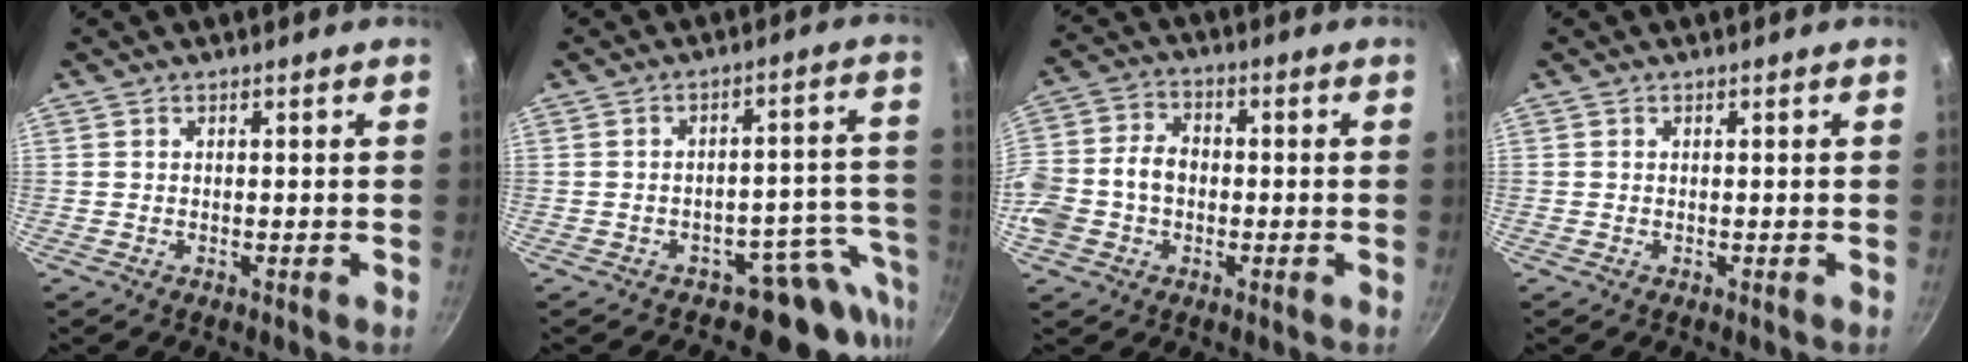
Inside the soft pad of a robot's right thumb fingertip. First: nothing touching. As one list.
[{"total": 9.9, "force": [-6.2, 6.4, 4.2], "torque": [0.034, 0.063, -0.082]}, {"total": 12.0, "force": [-1.7, 9.2, 7.5], "torque": [-0.144, 0.034, -0.041]}, {"total": 0.0}]